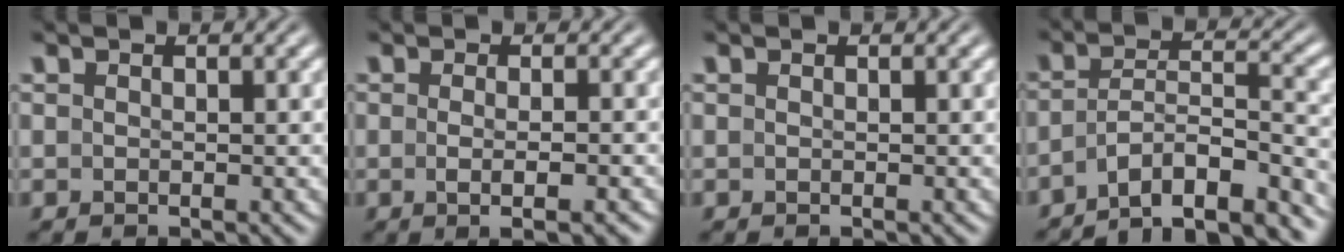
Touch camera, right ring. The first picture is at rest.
{"total": 2.8, "force": [-1.4, -0.3, 2.4], "torque": [-0.043, -0.013, -0.014]}
{"total": 0.0}
{"total": 11.6, "force": [-9.1, 5.7, 4.4], "torque": [-0.072, -0.040, -0.139]}